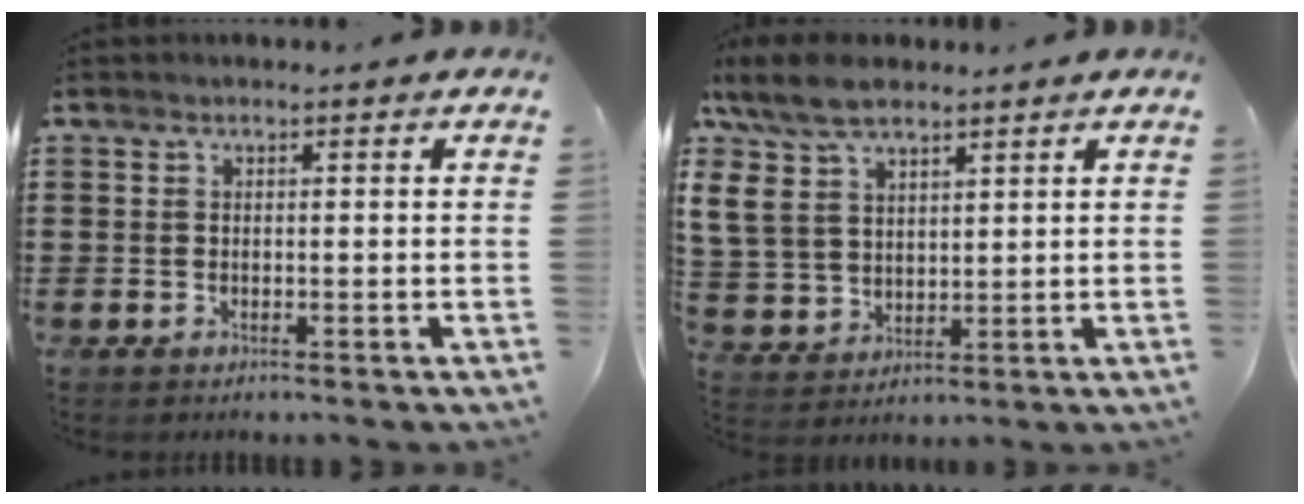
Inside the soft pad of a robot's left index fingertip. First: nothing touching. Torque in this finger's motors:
{"motor_torque": [2.14, 0.00, 0.68, 0.17]}